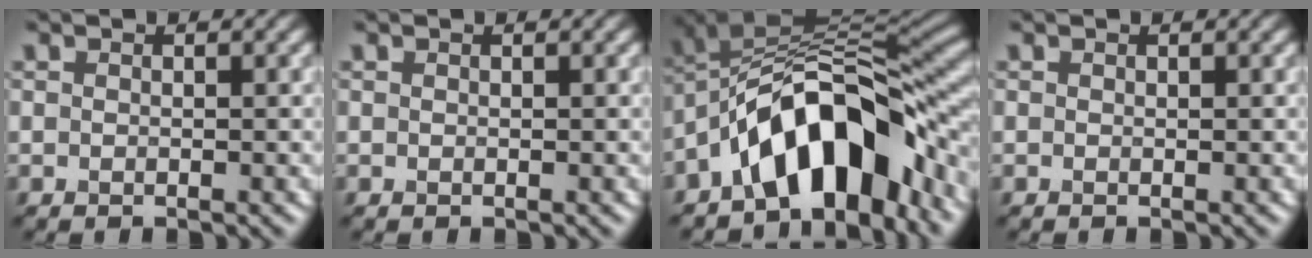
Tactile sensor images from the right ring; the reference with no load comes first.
{"total": 0.0}
{"total": 11.9, "force": [-5.4, 5.5, 9.0], "torque": [-0.117, 0.025, -0.102]}
{"total": 0.0}